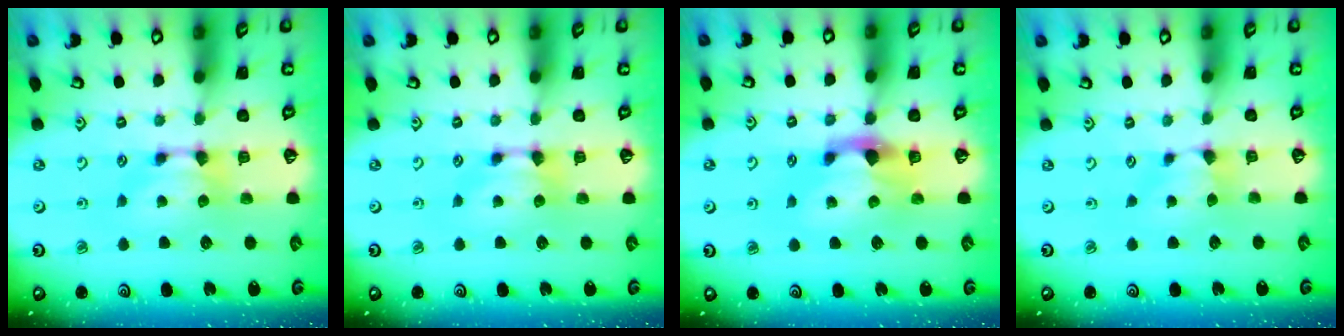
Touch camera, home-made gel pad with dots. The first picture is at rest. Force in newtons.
{"total": 0.0}
{"total": 3.0, "press": 2.6, "slide": 1.4}
{"total": 0.6, "press": 0.2, "slide": 0.5}